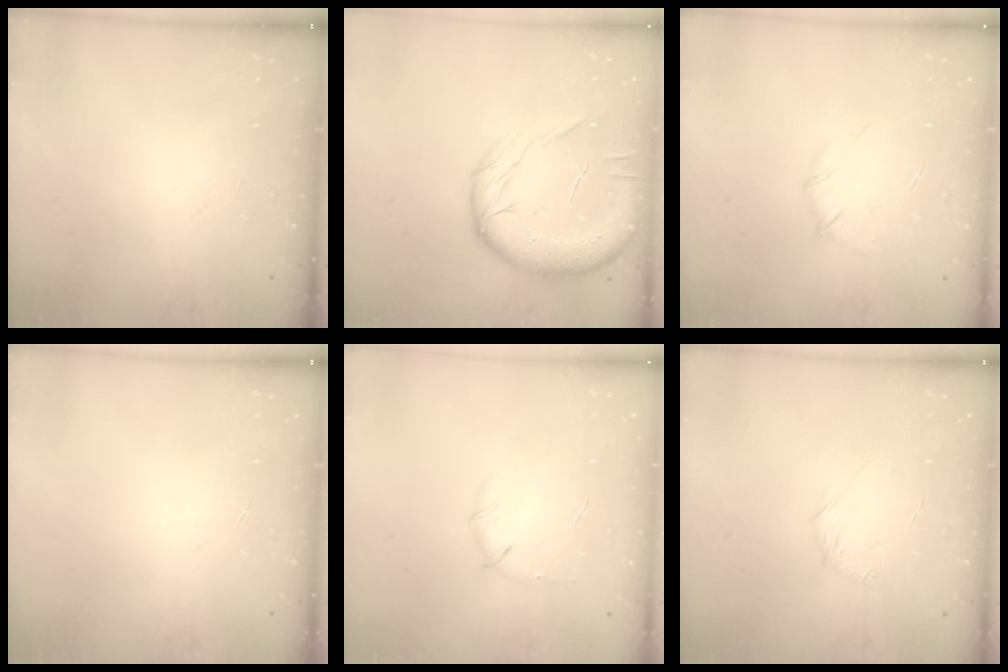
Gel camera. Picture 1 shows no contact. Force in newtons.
{"total": 15.7, "press": 15.6, "slide": 1.7}
{"total": 4.5, "press": 4.3, "slide": 1.3}
{"total": 0.0}
{"total": 8.0, "press": 7.7, "slide": 2.1}
{"total": 3.5, "press": 3.4, "slide": 1.0}